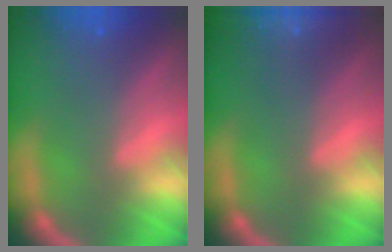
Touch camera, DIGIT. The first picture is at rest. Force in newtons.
{"total": 10.1}